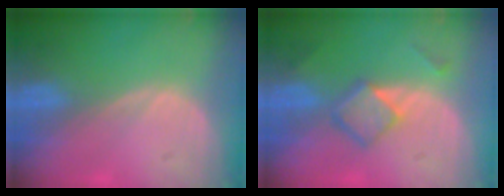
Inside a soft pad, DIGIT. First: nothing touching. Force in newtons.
{"total": 5.2, "press": 4.6, "slide": 2.4}